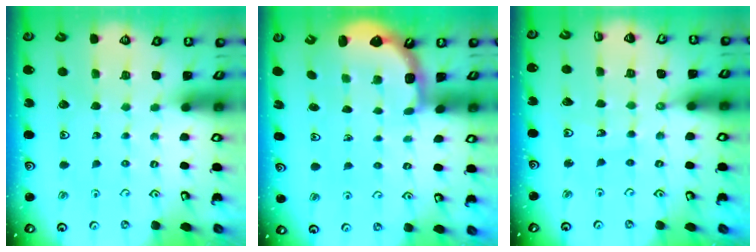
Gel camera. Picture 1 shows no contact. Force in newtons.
{"total": 2.5, "press": 2.1, "slide": 1.3}
{"total": 7.0, "press": 7.0, "slide": 0.8}